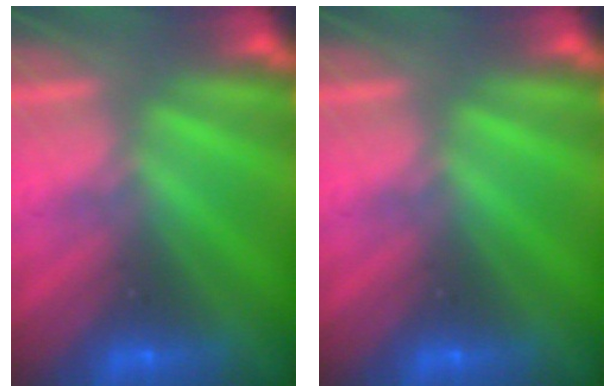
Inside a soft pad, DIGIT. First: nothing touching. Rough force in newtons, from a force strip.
{"total": 0.0}